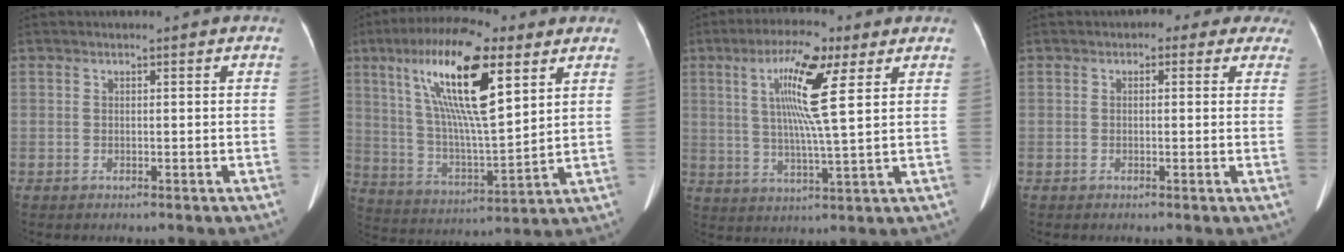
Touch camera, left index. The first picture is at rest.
{"total": 18.3, "force": [8.2, 3.9, 15.9], "torque": [-0.303, 0.012, 0.145]}
{"total": 10.9, "force": [3.9, 0.5, 10.2], "torque": [-0.190, 0.005, 0.064]}
{"total": 5.9, "force": [4.3, 3.3, 2.3], "torque": [-0.008, 0.012, 0.033]}